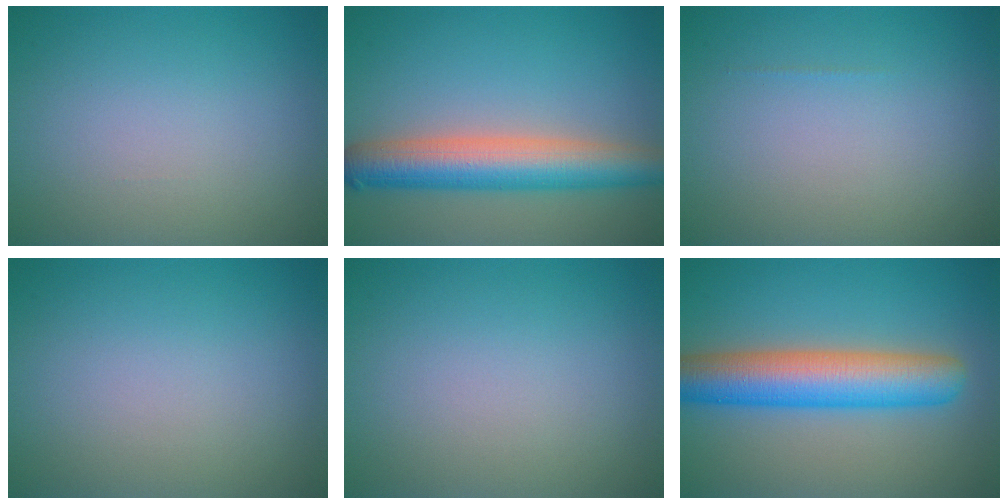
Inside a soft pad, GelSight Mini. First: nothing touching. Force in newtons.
{"total": 7.1, "press": 7.1, "slide": 0.3}
{"total": 0.0}
{"total": 0.0}
{"total": 0.0}
{"total": 8.1, "press": 8.1, "slide": 0.3}